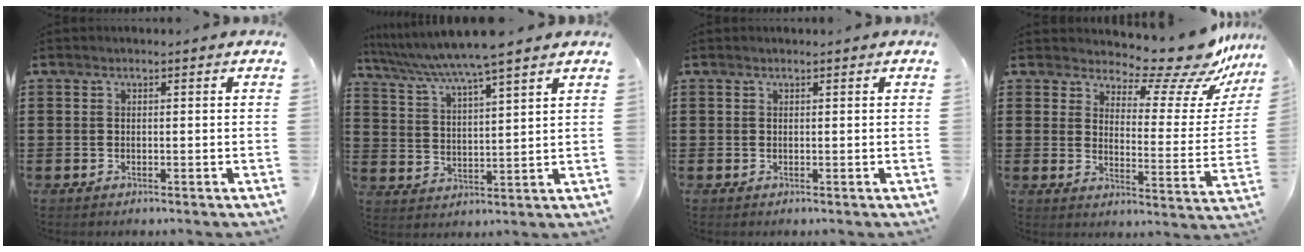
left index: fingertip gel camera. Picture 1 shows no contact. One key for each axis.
{"total": 6.7, "fx": 5.9, "fy": -0.9, "fz": 3.2, "tx": -0.083, "ty": -0.031, "tz": 0.099}
{"total": 0.0}
{"total": 10.3, "fx": 8.9, "fy": 2.4, "fz": 4.7, "tx": -0.080, "ty": -0.072, "tz": 0.147}